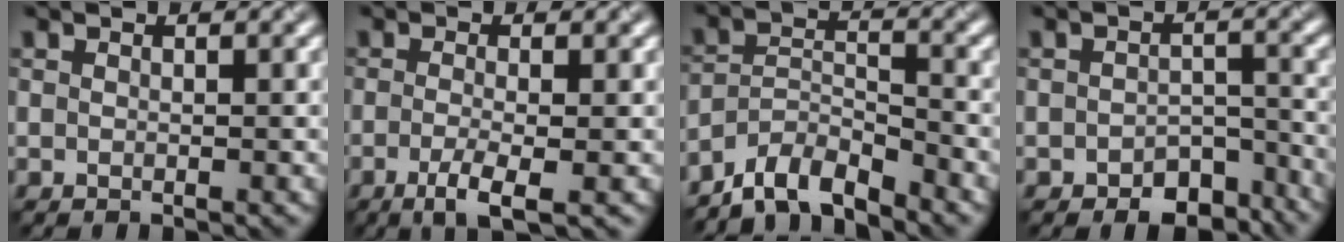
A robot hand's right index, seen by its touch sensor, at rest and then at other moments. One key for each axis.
{"total": 3.0, "fx": -1.0, "fy": 0.7, "fz": 2.8, "tx": -0.053, "ty": -0.007, "tz": -0.024}
{"total": 4.9, "fx": -4.4, "fy": 1.3, "fz": 1.9, "tx": -0.029, "ty": -0.002, "tz": -0.087}
{"total": 4.4, "fx": -3.2, "fy": 2.4, "fz": 2.0, "tx": -0.022, "ty": -0.008, "tz": -0.047}